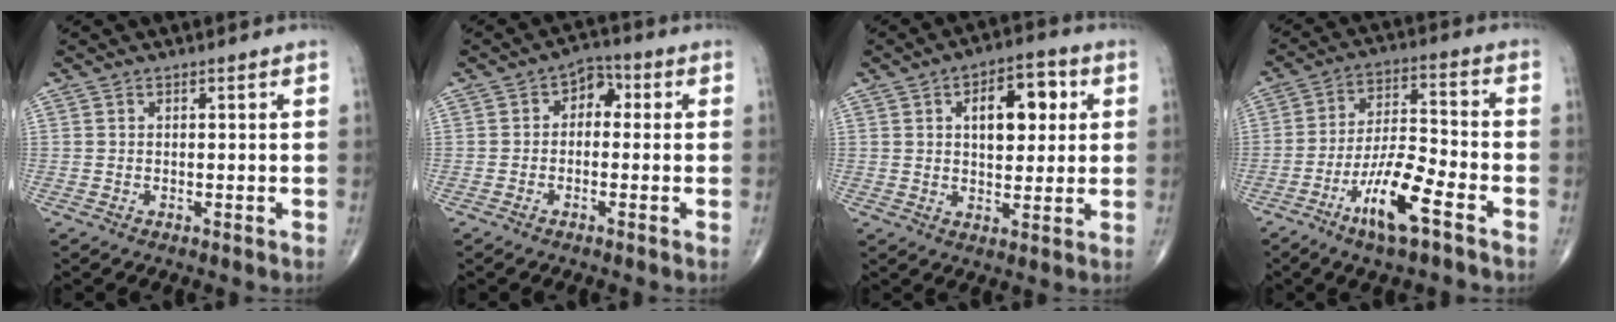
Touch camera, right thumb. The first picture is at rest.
{"total": 4.2, "force": [0.1, 3.1, 2.9], "torque": [-0.014, 0.021, -0.013]}
{"total": 10.9, "force": [2.9, 5.9, 8.6], "torque": [-0.085, 0.005, 0.039]}
{"total": 12.2, "force": [-6.7, 2.7, 9.8], "torque": [-0.187, 0.035, -0.122]}